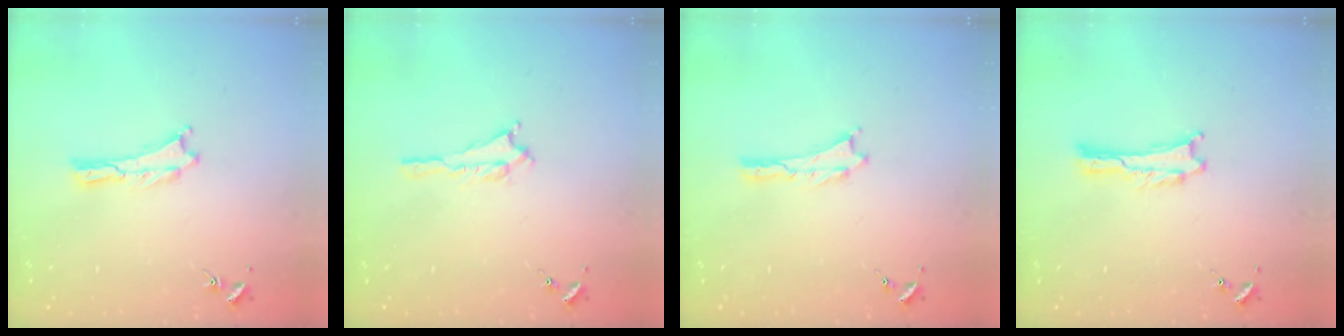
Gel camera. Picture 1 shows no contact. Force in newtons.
{"total": 1.4, "press": 1.4, "slide": 0.2}
{"total": 0.0}
{"total": 0.0}